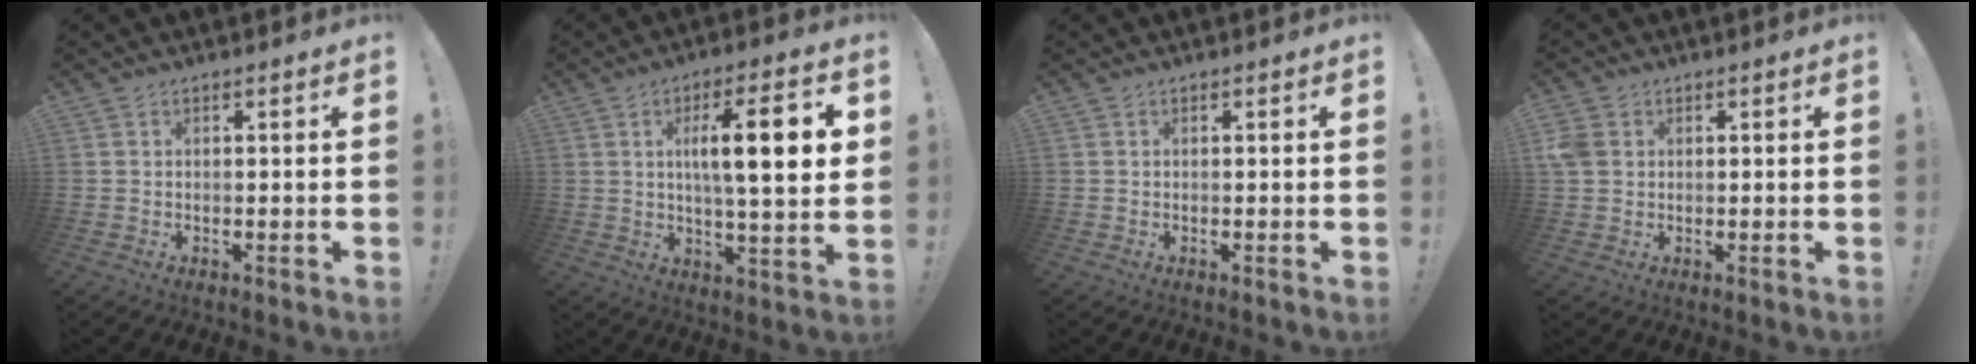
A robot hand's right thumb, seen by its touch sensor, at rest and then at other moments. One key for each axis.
{"total": 15.1, "fx": 3.2, "fy": 3.1, "fz": 14.5, "tx": -0.218, "ty": -0.004, "tz": 0.035}
{"total": 0.0}
{"total": 4.8, "fx": 1.2, "fy": 3.8, "fz": 2.6, "tx": -0.050, "ty": 0.005, "tz": 0.027}